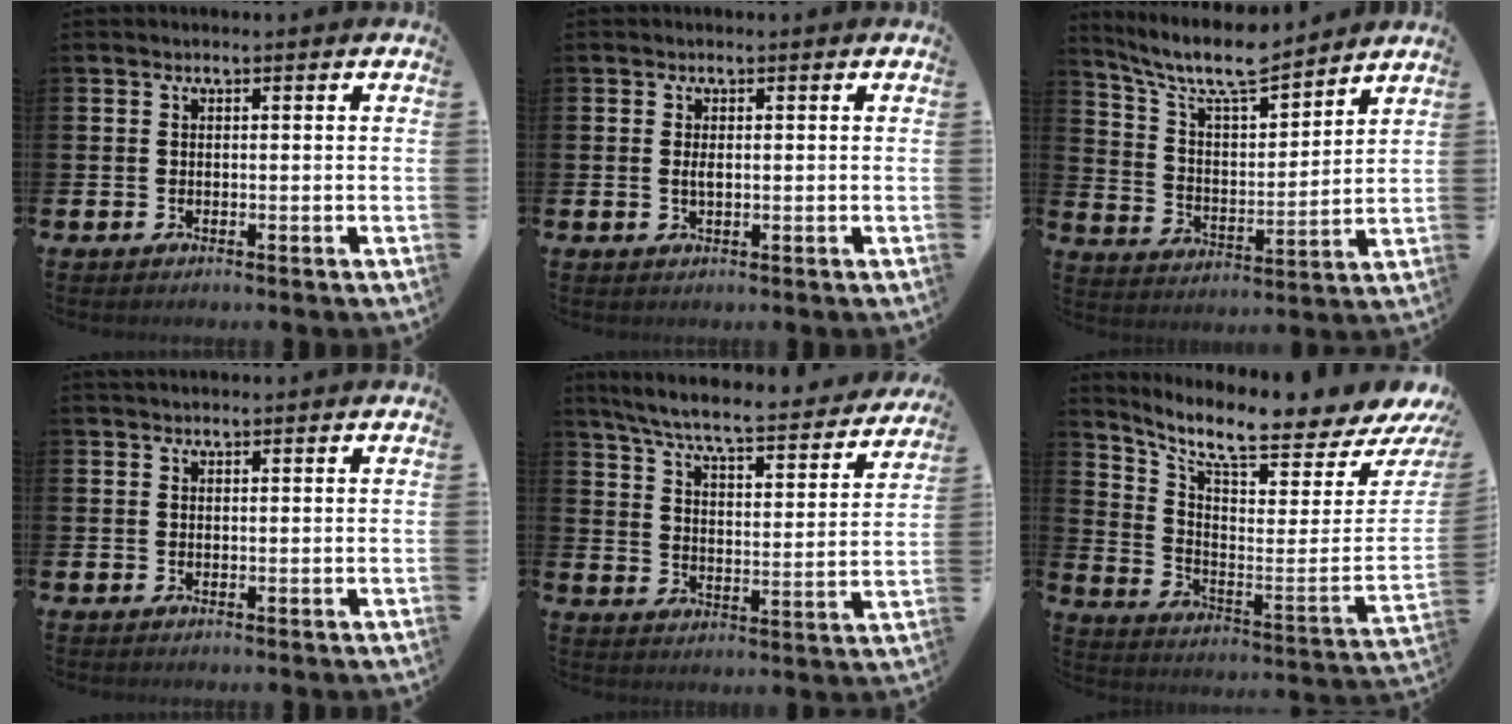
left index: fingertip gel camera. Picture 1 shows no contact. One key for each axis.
{"total": 1.2, "fx": 0.1, "fy": 0.5, "fz": 1.1, "tx": -0.023, "ty": 0.004, "tz": 0.001}
{"total": 9.2, "fx": 8.3, "fy": 1.7, "fz": 3.5, "tx": -0.101, "ty": -0.050, "tz": 0.144}
{"total": 0.9, "fx": 0.9, "fy": 0.1, "fz": 0.1, "tx": 0.006, "ty": -0.002, "tz": 0.014}
{"total": 6.8, "fx": 6.1, "fy": 0.6, "fz": 3.0, "tx": -0.088, "ty": -0.045, "tz": 0.100}
{"total": 8.0, "fx": 7.2, "fy": 1.1, "fz": 3.5, "tx": -0.085, "ty": -0.087, "tz": 0.114}